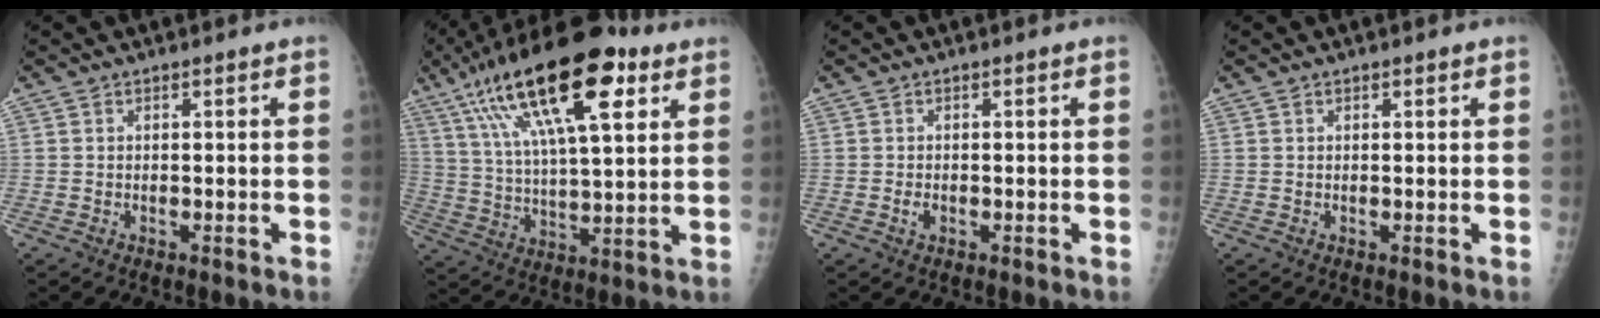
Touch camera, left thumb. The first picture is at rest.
{"total": 24.0, "force": [11.7, 8.3, 19.3], "torque": [-0.326, -0.009, 0.196]}
{"total": 1.2, "force": [-0.4, 0.8, 0.8], "torque": [-0.015, -0.001, -0.007]}
{"total": 0.6, "force": [0.4, 0.4, 0.3], "torque": [0.001, -0.001, 0.003]}